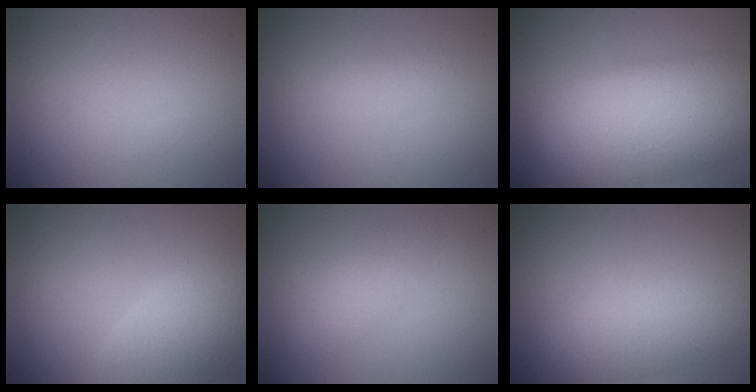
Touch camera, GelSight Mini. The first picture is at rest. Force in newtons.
{"total": 1.2, "press": 1.2, "slide": 0.1}
{"total": 10.1, "press": 10.1, "slide": 0.9}
{"total": 5.5, "press": 5.5, "slide": 0.5}
{"total": 2.0, "press": 2.0, "slide": 0.1}
{"total": 4.2, "press": 4.1, "slide": 0.4}